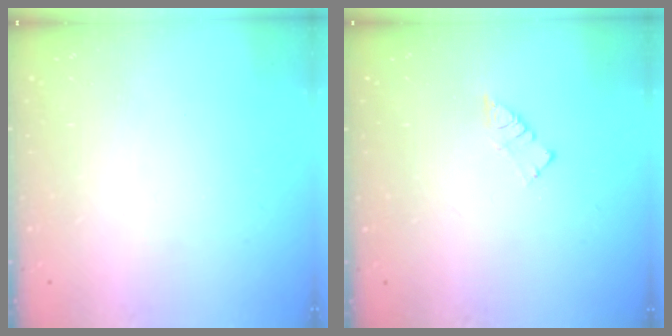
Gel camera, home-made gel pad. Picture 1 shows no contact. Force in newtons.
{"total": 3.1, "press": 3.1, "slide": 0.2}